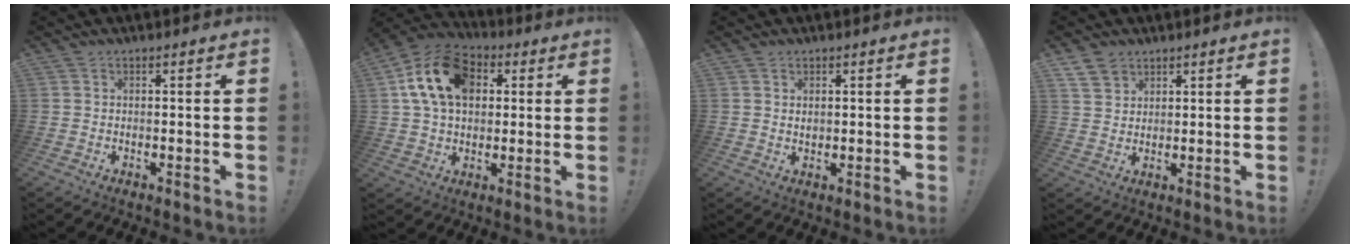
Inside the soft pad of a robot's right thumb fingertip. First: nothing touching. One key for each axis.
{"total": 16.9, "fx": 5.0, "fy": 12.0, "fz": 10.9, "tx": -0.191, "ty": 0.001, "tz": 0.096}
{"total": 1.4, "fx": 0.8, "fy": 1.1, "fz": 0.5, "tx": -0.003, "ty": -0.003, "tz": 0.012}
{"total": 5.3, "fx": 3.9, "fy": 3.4, "fz": 1.5, "tx": -0.032, "ty": -0.016, "tz": 0.077}